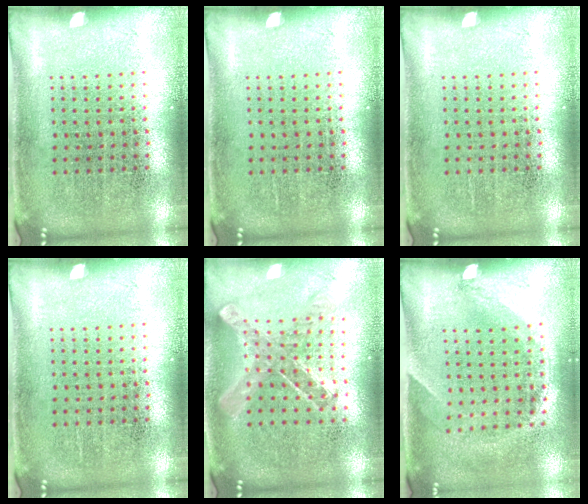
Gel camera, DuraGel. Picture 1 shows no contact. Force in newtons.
{"total": 0.0}
{"total": 0.0}
{"total": 0.0}
{"total": 0.9, "press": 0.9, "slide": 0.1}
{"total": 1.4, "press": 1.0, "slide": 1.0}